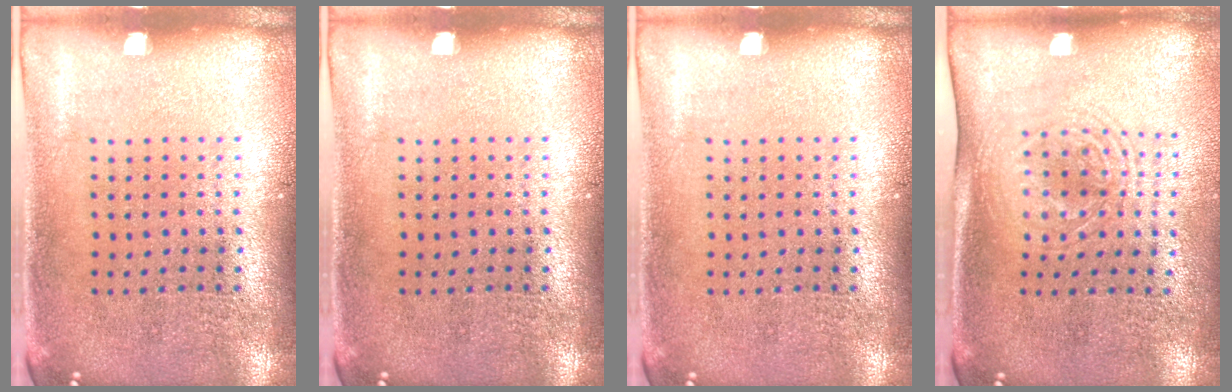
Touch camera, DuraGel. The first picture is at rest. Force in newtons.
{"total": 0.0}
{"total": 0.0}
{"total": 1.7, "press": 1.4, "slide": 1.0}